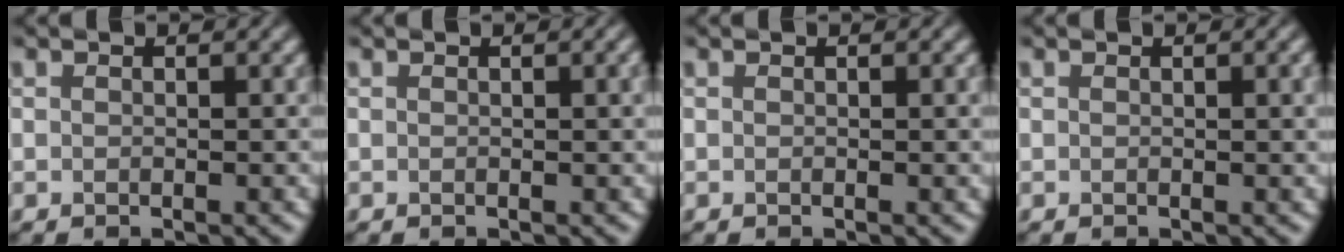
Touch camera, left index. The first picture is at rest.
{"total": 1.2, "force": [0.2, 0.3, 1.1], "torque": [-0.013, 0.003, 0.001]}
{"total": 0.7, "force": [0.1, 0.1, 0.6], "torque": [-0.006, 0.001, 0.000]}
{"total": 1.4, "force": [0.3, 0.4, 1.3], "torque": [-0.014, 0.003, 0.002]}